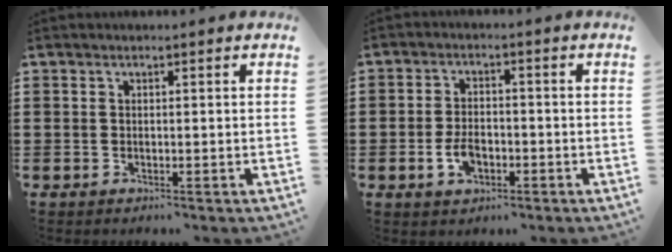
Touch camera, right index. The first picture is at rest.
{"total": 4.2, "force": [-1.6, 2.5, 3.0], "torque": [-0.069, 0.000, -0.032]}